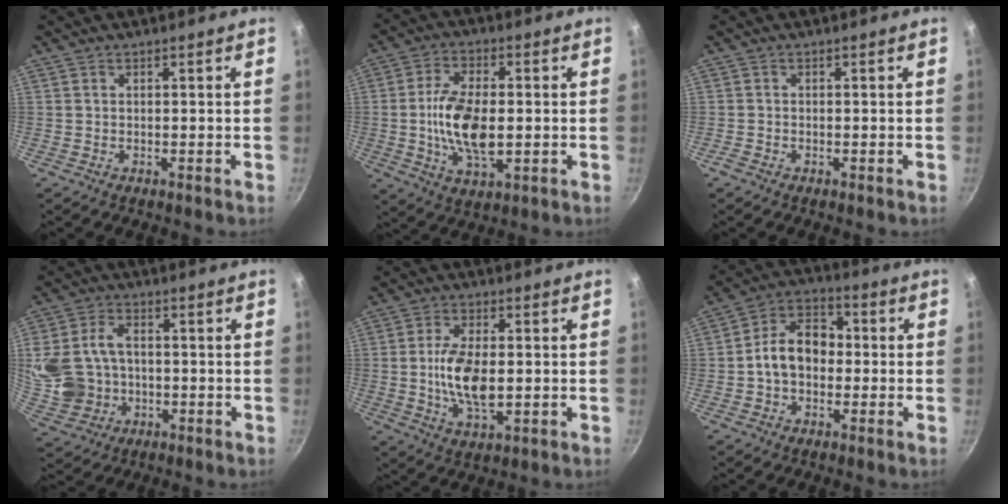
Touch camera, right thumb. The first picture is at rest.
{"total": 12.5, "force": [-0.7, 6.4, 10.8], "torque": [-0.201, 0.004, -0.015]}
{"total": 0.7, "force": [-0.6, 0.3, 0.2], "torque": [-0.012, 0.001, -0.014]}
{"total": 12.9, "force": [-0.4, 10.0, 8.1], "torque": [-0.149, 0.014, 0.005]}
{"total": 10.3, "force": [-0.4, 5.1, 8.9], "torque": [-0.169, 0.000, -0.008]}
{"total": 12.3, "force": [0.2, 9.5, 7.9], "torque": [-0.093, 0.033, -0.015]}